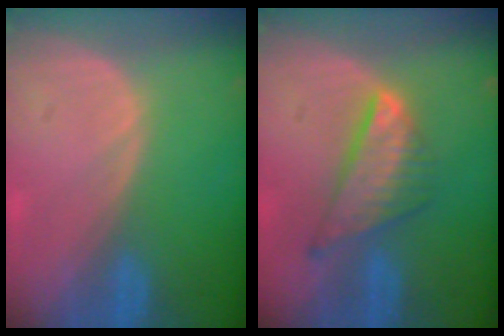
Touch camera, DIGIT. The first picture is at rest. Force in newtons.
{"total": 7.8, "press": 6.6, "slide": 4.1}